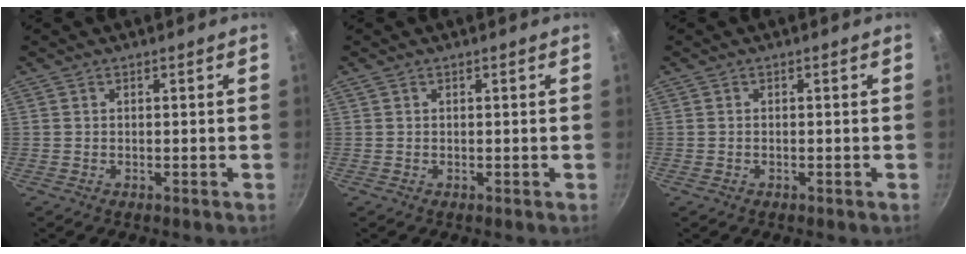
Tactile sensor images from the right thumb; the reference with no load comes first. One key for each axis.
{"total": 0.9, "fx": 0.5, "fy": 0.5, "fz": 0.5, "tx": -0.010, "ty": 0.002, "tz": 0.013}
{"total": 0.0}